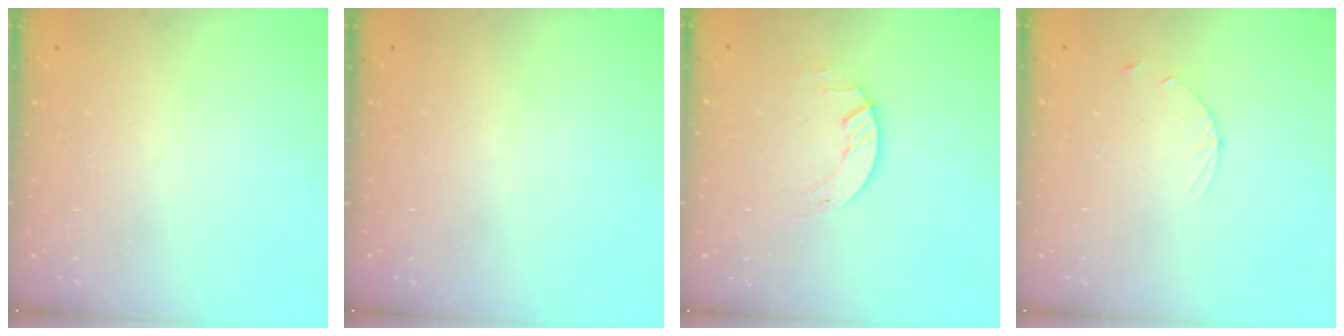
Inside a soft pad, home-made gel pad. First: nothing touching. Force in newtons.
{"total": 0.0}
{"total": 2.0, "press": 2.0, "slide": 0.2}
{"total": 3.0, "press": 2.9, "slide": 0.4}